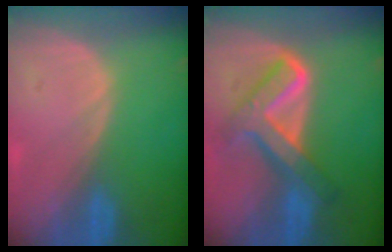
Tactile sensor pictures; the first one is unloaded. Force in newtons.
{"total": 8.2, "press": 8.2, "slide": 0.7}